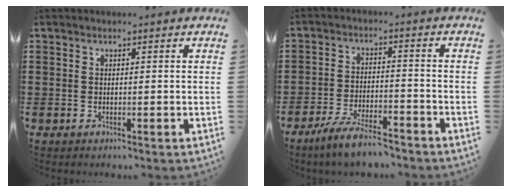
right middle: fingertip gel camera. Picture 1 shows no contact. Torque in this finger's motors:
{"motor_torque": [1.61, -0.53, 0.16, 0.06]}